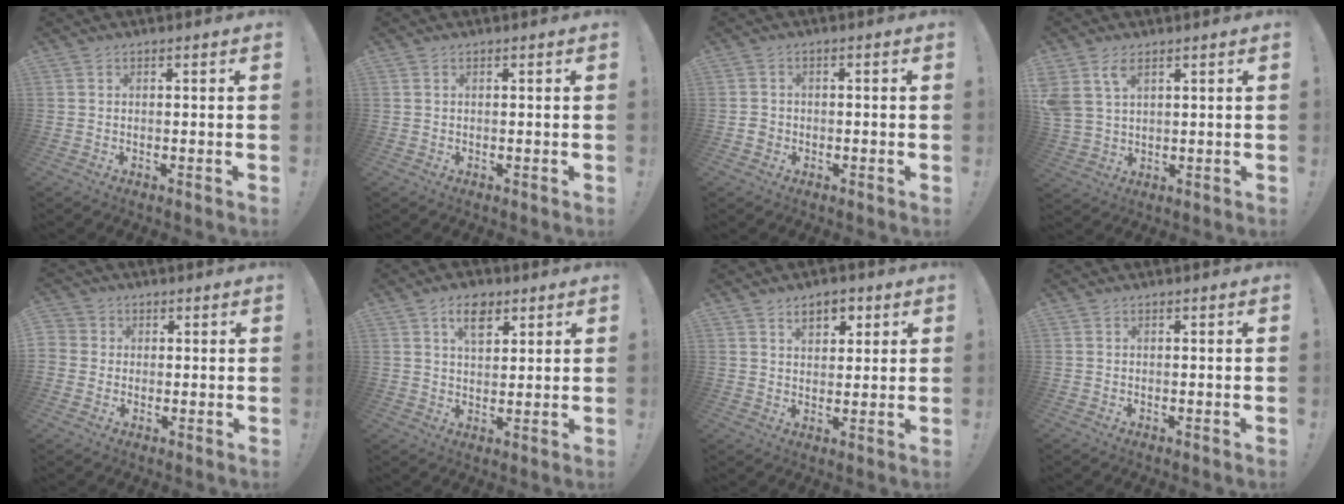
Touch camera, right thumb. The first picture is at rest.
{"total": 0.0}
{"total": 2.6, "force": [-1.5, 1.9, 1.0], "torque": [-0.018, 0.008, -0.026]}
{"total": 6.5, "force": [3.6, 3.5, 4.1], "torque": [-0.087, -0.009, 0.071]}
{"total": 6.7, "force": [0.9, 6.4, 1.5], "torque": [-0.022, 0.000, 0.021]}
{"total": 7.8, "force": [4.1, 4.7, 4.6], "torque": [-0.073, -0.007, 0.073]}
{"total": 6.6, "force": [3.4, 4.2, 3.8], "torque": [-0.056, -0.004, 0.060]}
{"total": 0.0}